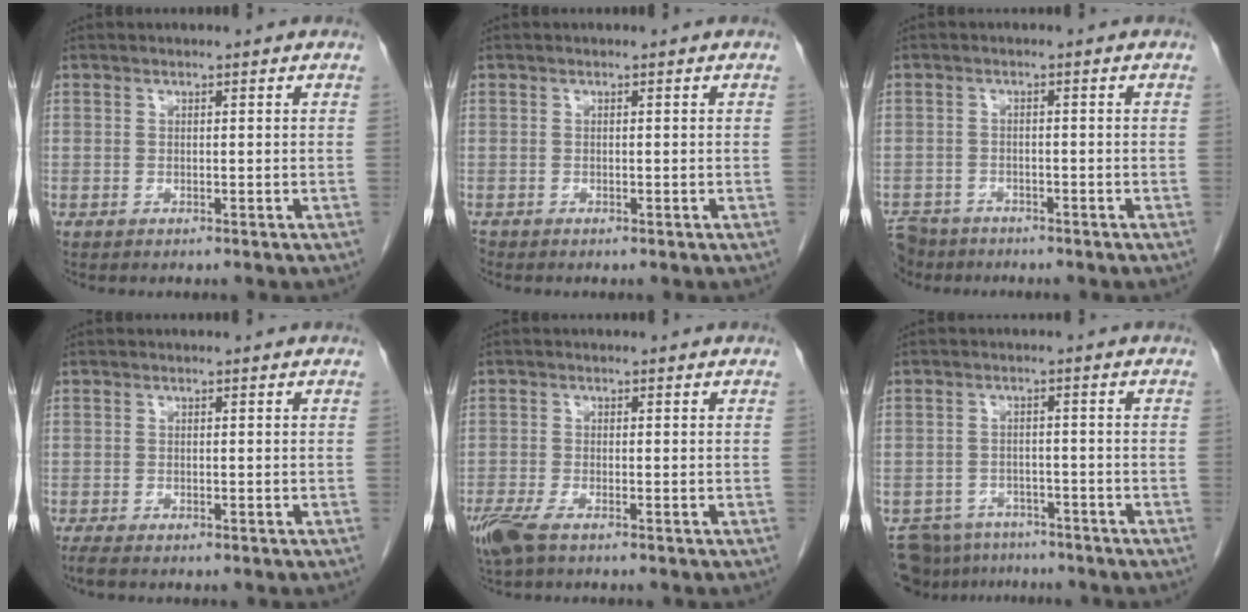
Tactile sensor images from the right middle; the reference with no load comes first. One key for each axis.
{"total": 0.0}
{"total": 6.4, "fx": -5.2, "fy": 3.6, "fz": 1.1, "tx": -0.031, "ty": -0.003, "tz": -0.091}
{"total": 1.8, "fx": -1.3, "fy": 0.4, "fz": 1.1, "tx": -0.025, "ty": -0.007, "tz": -0.021}
{"total": 4.3, "fx": -2.8, "fy": 1.1, "fz": 3.1, "tx": -0.069, "ty": -0.012, "tz": -0.054}
{"total": 8.1, "fx": -6.9, "fy": 4.1, "fz": 0.9, "tx": -0.015, "ty": 0.001, "tz": -0.096}